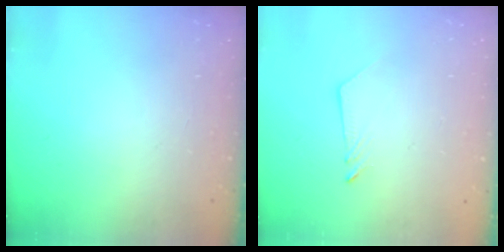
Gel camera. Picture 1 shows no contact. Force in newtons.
{"total": 2.6, "press": 2.6, "slide": 0.3}